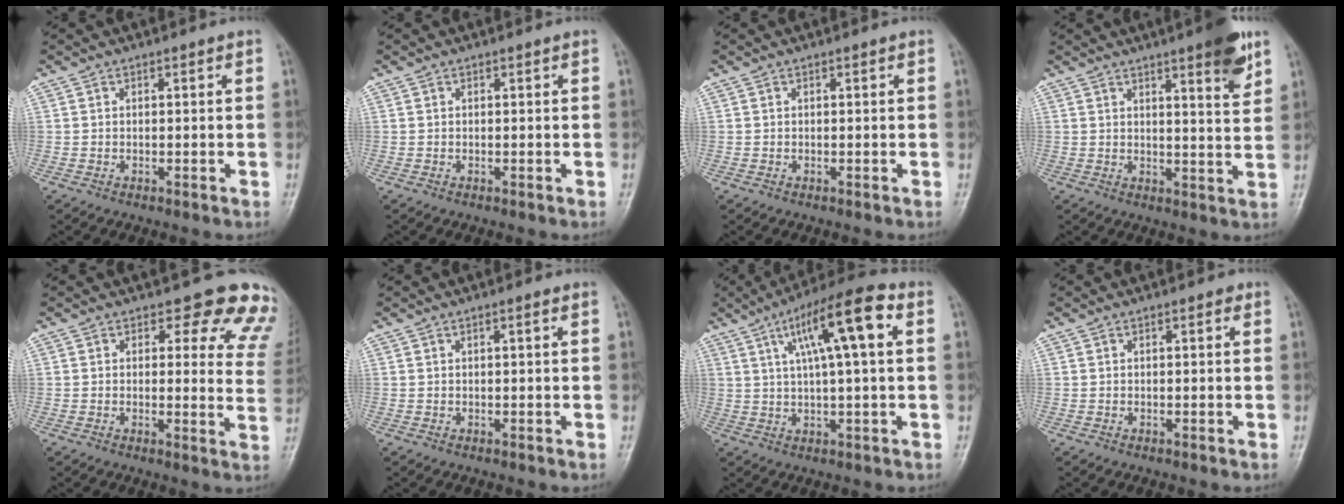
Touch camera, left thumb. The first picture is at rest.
{"total": 0.0}
{"total": 0.0}
{"total": 8.4, "force": [5.0, 1.3, 6.7], "torque": [-0.081, -0.027, 0.065]}
{"total": 12.5, "force": [10.7, 5.0, 4.1], "torque": [0.017, -0.071, 0.083]}
{"total": 0.7, "force": [0.2, 0.0, 0.7], "torque": [-0.014, 0.001, 0.002]}
{"total": 13.6, "force": [4.3, 2.8, 12.6], "torque": [-0.214, 0.018, 0.064]}
{"total": 0.7, "force": [0.3, 0.3, 0.6], "torque": [-0.005, 0.002, 0.000]}